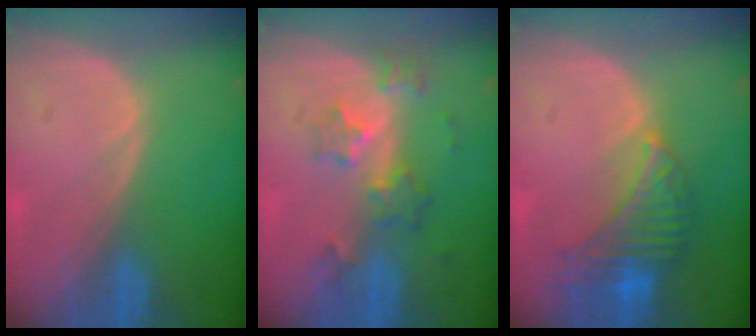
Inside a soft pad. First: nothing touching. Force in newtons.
{"total": 6.1, "press": 5.4, "slide": 2.9}
{"total": 8.1, "press": 7.0, "slide": 4.0}